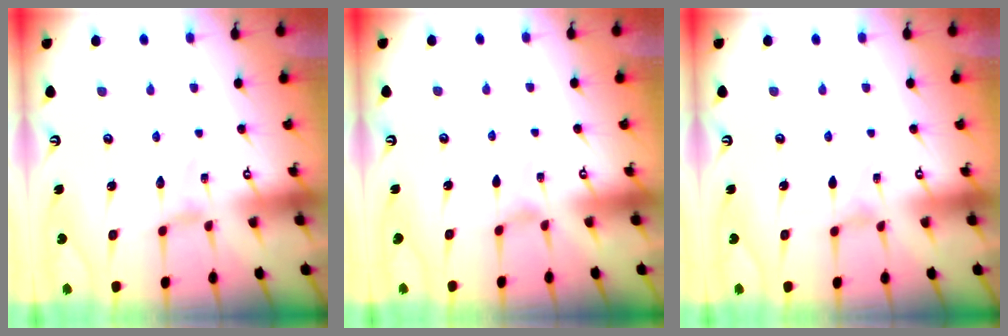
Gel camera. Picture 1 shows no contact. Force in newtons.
{"total": 0.0}
{"total": 0.0}